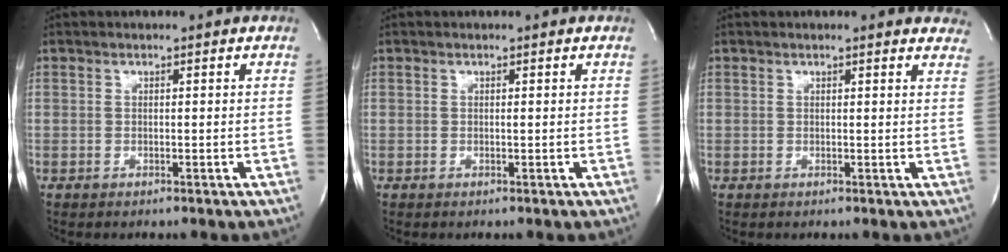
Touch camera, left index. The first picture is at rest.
{"total": 0.0}
{"total": 9.5, "force": [9.0, 1.8, 2.6], "torque": [-0.007, -0.003, 0.075]}